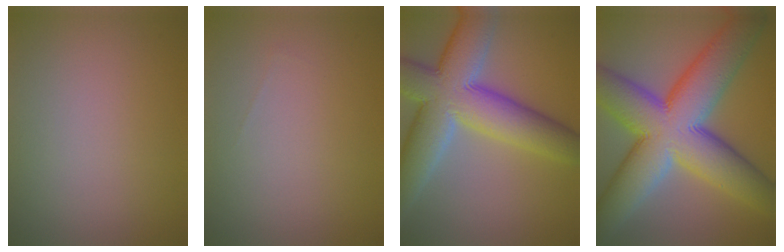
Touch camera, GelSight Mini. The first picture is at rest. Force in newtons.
{"total": 0.0}
{"total": 11.8, "press": 11.7, "slide": 0.9}
{"total": 15.8, "press": 15.8, "slide": 0.8}